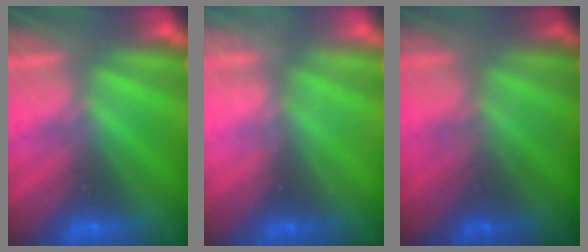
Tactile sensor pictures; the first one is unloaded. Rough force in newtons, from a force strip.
{"total": 2.1}
{"total": 1.7}